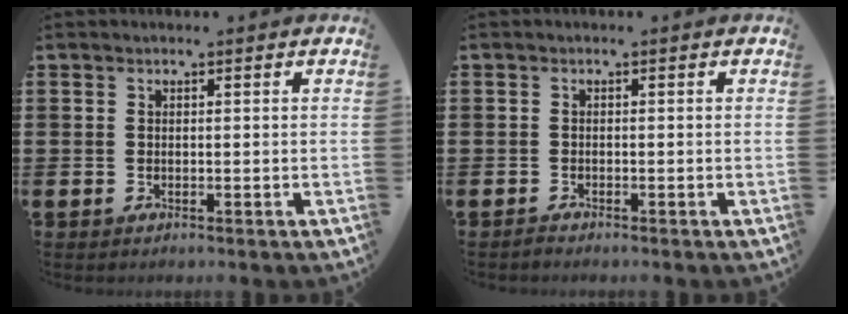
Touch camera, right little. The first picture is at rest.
{"total": 0.6, "force": [-0.6, 0.1, 0.1], "torque": [-0.004, -0.003, -0.011]}